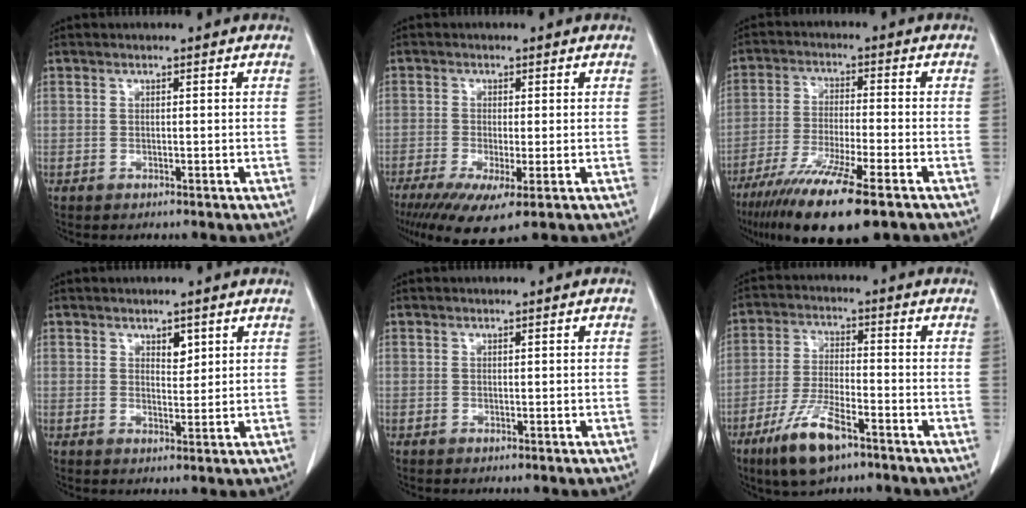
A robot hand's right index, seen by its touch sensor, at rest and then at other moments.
{"total": 8.2, "force": [-4.3, 1.7, 6.7], "torque": [-0.104, -0.022, -0.069]}
{"total": 14.9, "force": [-9.9, 1.4, 11.0], "torque": [-0.196, -0.042, -0.168]}
{"total": 2.2, "force": [1.3, 1.1, 1.4], "torque": [-0.019, -0.005, 0.023]}
{"total": 0.0}
{"total": 9.7, "force": [-6.0, 2.4, 7.3], "torque": [-0.148, -0.016, -0.107]}